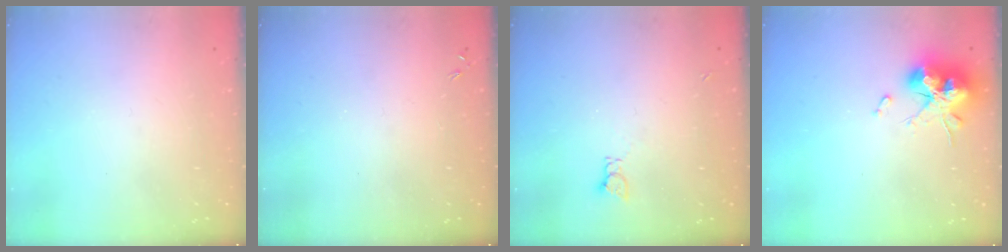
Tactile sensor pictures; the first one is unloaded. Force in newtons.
{"total": 0.0}
{"total": 2.0, "press": 2.0, "slide": 0.3}
{"total": 16.7, "press": 16.6, "slide": 1.7}